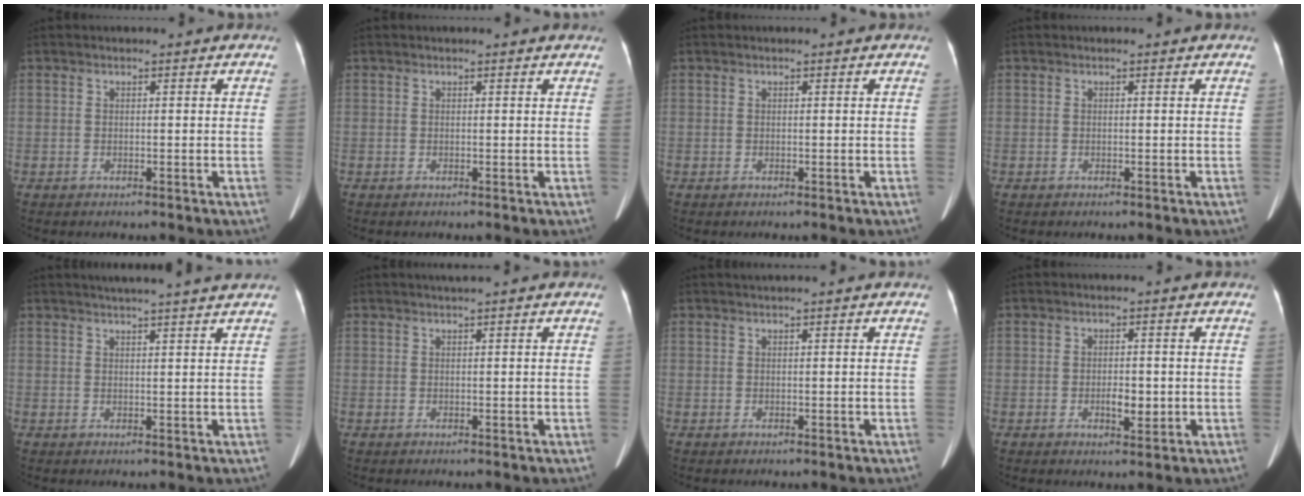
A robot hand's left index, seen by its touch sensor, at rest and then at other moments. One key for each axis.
{"total": 0.9, "fx": 0.9, "fy": 0.0, "fz": 0.2, "tx": -0.010, "ty": 0.002, "tz": 0.005}
{"total": 0.0}
{"total": 0.0}
{"total": 8.6, "fx": 7.5, "fy": -0.8, "fz": 4.1, "tx": -0.056, "ty": 0.019, "tz": 0.086}
{"total": 0.9, "fx": 0.6, "fy": -0.2, "fz": 0.6, "tx": -0.013, "ty": 0.002, "tz": 0.015}
{"total": 0.8, "fx": 0.5, "fy": -0.2, "fz": 0.5, "tx": -0.014, "ty": 0.009, "tz": 0.019}
{"total": 2.9, "fx": -0.6, "fy": 1.3, "fz": 2.6, "tx": -0.043, "ty": 0.000, "tz": -0.005}